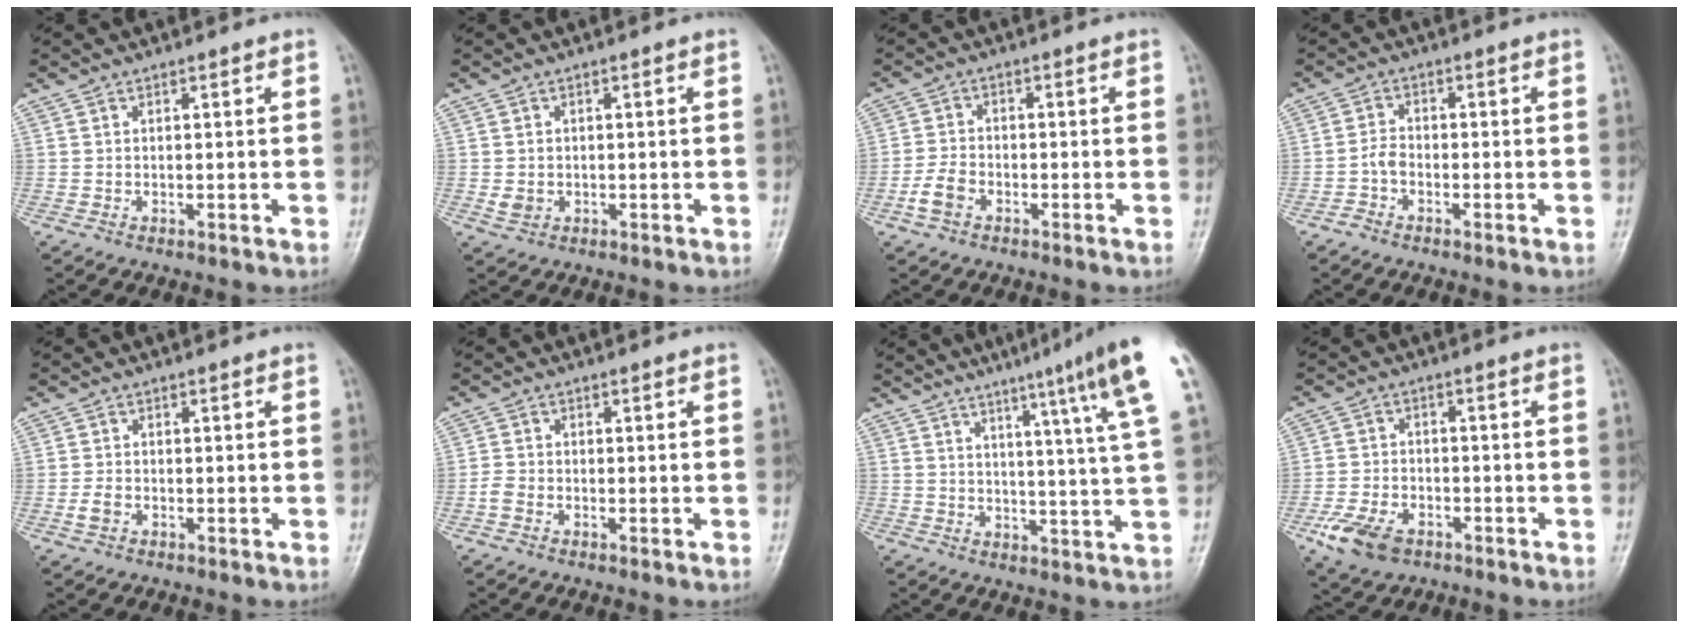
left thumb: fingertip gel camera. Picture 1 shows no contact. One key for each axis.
{"total": 2.3, "fx": -0.5, "fy": 2.0, "fz": 1.1, "tx": -0.016, "ty": 0.003, "tz": -0.005}
{"total": 4.2, "fx": -2.3, "fy": 2.7, "fz": 2.2, "tx": -0.047, "ty": 0.011, "tz": -0.048}
{"total": 2.6, "fx": -1.6, "fy": 1.6, "fz": 1.3, "tx": -0.029, "ty": 0.010, "tz": -0.038}
{"total": 2.1, "fx": -1.0, "fy": 1.5, "fz": 1.1, "tx": -0.027, "ty": 0.005, "tz": -0.021}
{"total": 2.1, "fx": -1.2, "fy": 1.4, "fz": 1.1, "tx": -0.027, "ty": 0.007, "tz": -0.029}
{"total": 14.8, "fx": 8.1, "fy": -0.5, "fz": 12.4, "tx": -0.173, "ty": -0.028, "tz": 0.095}
{"total": 8.4, "fx": -4.5, "fy": 5.3, "fz": 4.6, "tx": -0.087, "ty": 0.013, "tz": -0.079}